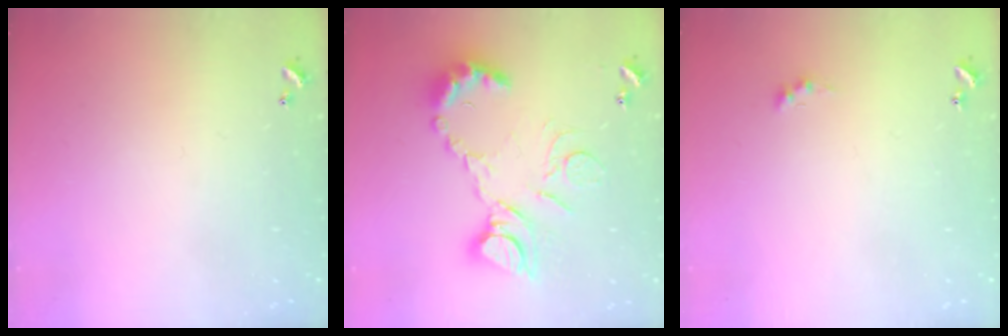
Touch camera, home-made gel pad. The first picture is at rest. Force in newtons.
{"total": 14.9, "press": 14.9, "slide": 0.7}
{"total": 0.8, "press": 0.7, "slide": 0.4}